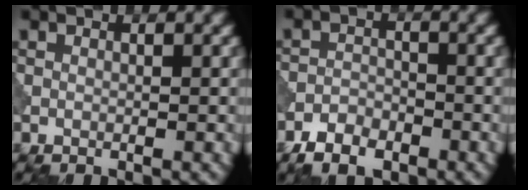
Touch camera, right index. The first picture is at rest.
{"total": 3.8, "force": [-2.7, 2.0, 1.8], "torque": [-0.028, -0.002, -0.056]}